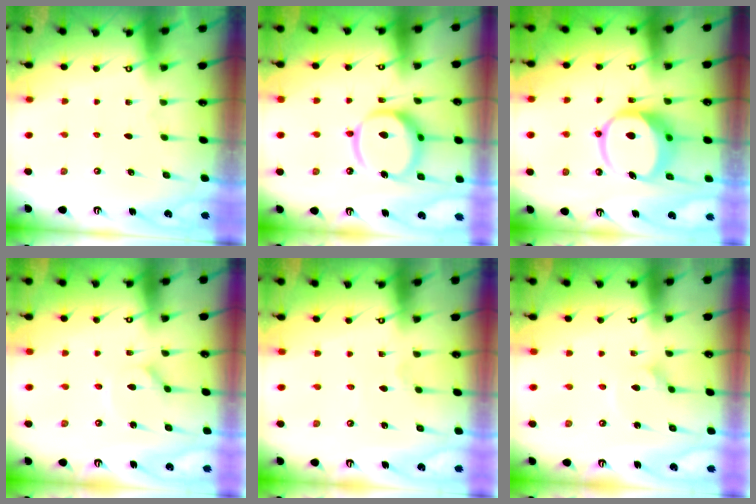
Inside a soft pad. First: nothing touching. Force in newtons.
{"total": 14.1, "press": 14.0, "slide": 1.8}
{"total": 11.2, "press": 11.1, "slide": 1.5}
{"total": 3.0, "press": 2.9, "slide": 0.4}
{"total": 1.0, "press": 1.0, "slide": 0.1}
{"total": 2.0, "press": 2.0, "slide": 0.1}